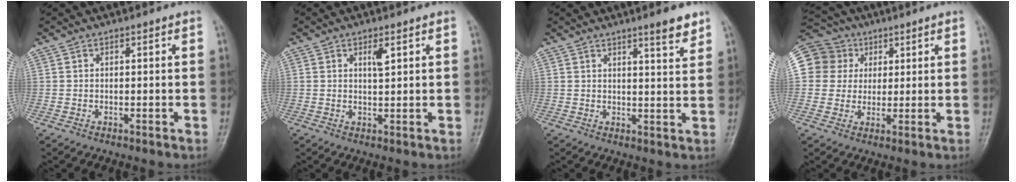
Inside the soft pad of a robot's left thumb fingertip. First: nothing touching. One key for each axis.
{"total": 2.5, "fx": 1.0, "fy": 0.8, "fz": 2.2, "tx": -0.033, "ty": -0.006, "tz": 0.020}
{"total": 5.2, "fx": 3.8, "fy": 0.5, "fz": 3.5, "tx": -0.040, "ty": -0.029, "tz": 0.052}
{"total": 13.0, "fx": 3.4, "fy": 12.0, "fz": 3.6, "tx": -0.066, "ty": 0.023, "tz": 0.060}